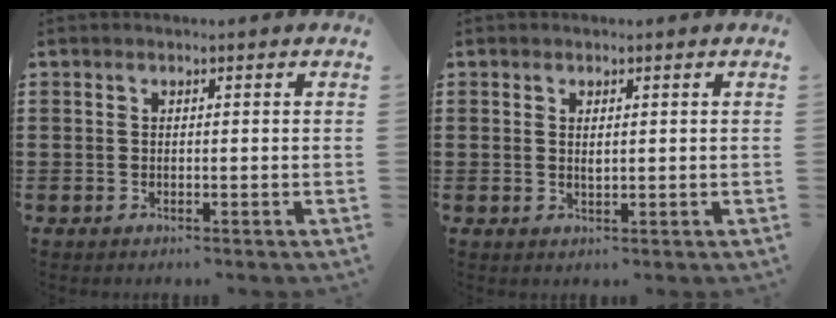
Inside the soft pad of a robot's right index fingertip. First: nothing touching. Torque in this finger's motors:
{"motor_torque": [0.97, 1.17, 0.02, 0.00]}